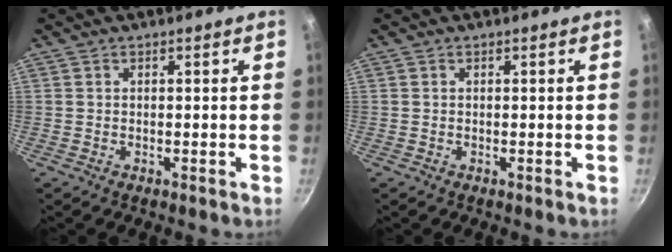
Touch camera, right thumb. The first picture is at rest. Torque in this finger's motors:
{"motor_torque": [0.00, 0.00, -0.01, 0.14, 0.00]}